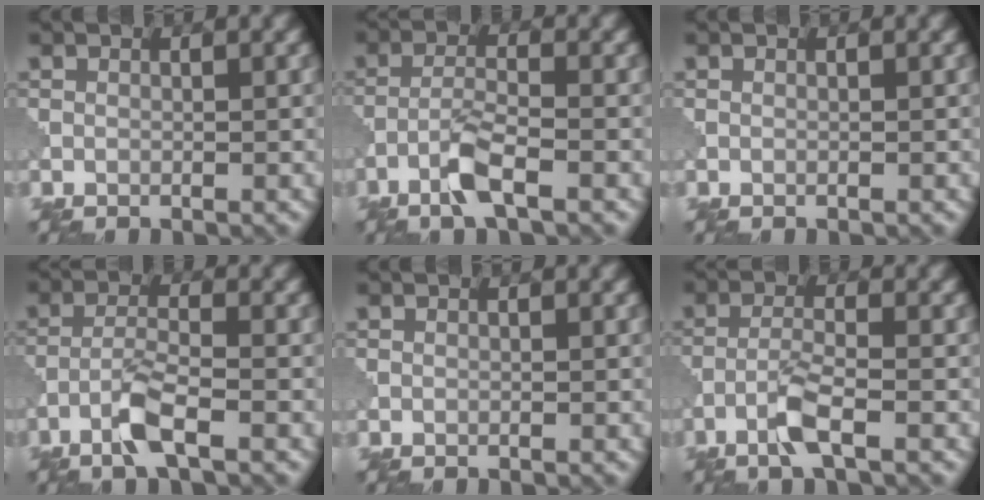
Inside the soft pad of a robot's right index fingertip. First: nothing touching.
{"total": 3.4, "force": [-2.1, 0.5, 2.7], "torque": [-0.057, 0.005, -0.049]}
{"total": 0.0}
{"total": 3.6, "force": [-2.2, 0.5, 2.8], "torque": [-0.060, 0.006, -0.051]}
{"total": 0.0}
{"total": 3.2, "force": [-1.8, 0.4, 2.5], "torque": [-0.055, 0.006, -0.044]}